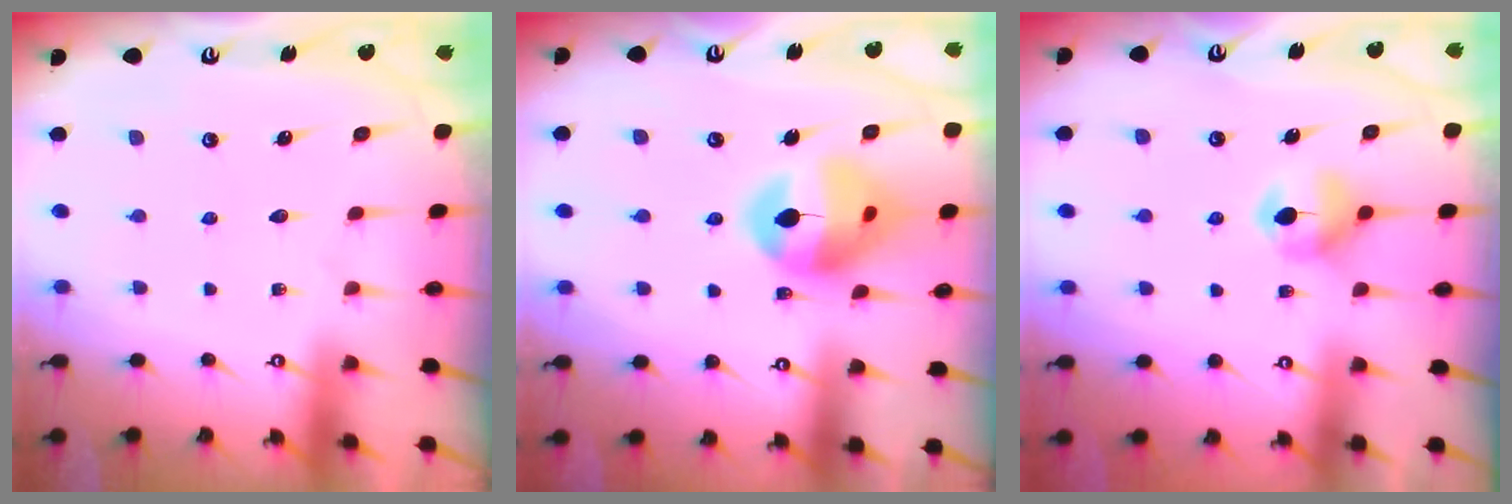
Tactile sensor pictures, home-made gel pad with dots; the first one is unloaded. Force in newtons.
{"total": 16.3, "press": 16.2, "slide": 2.0}
{"total": 6.0, "press": 5.9, "slide": 0.6}